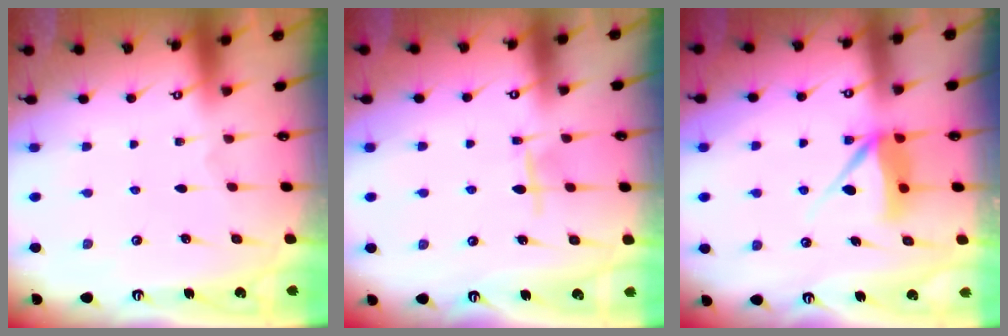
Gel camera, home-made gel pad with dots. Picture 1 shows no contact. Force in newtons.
{"total": 5.8, "press": 5.8, "slide": 0.8}
{"total": 7.4, "press": 7.4, "slide": 0.8}